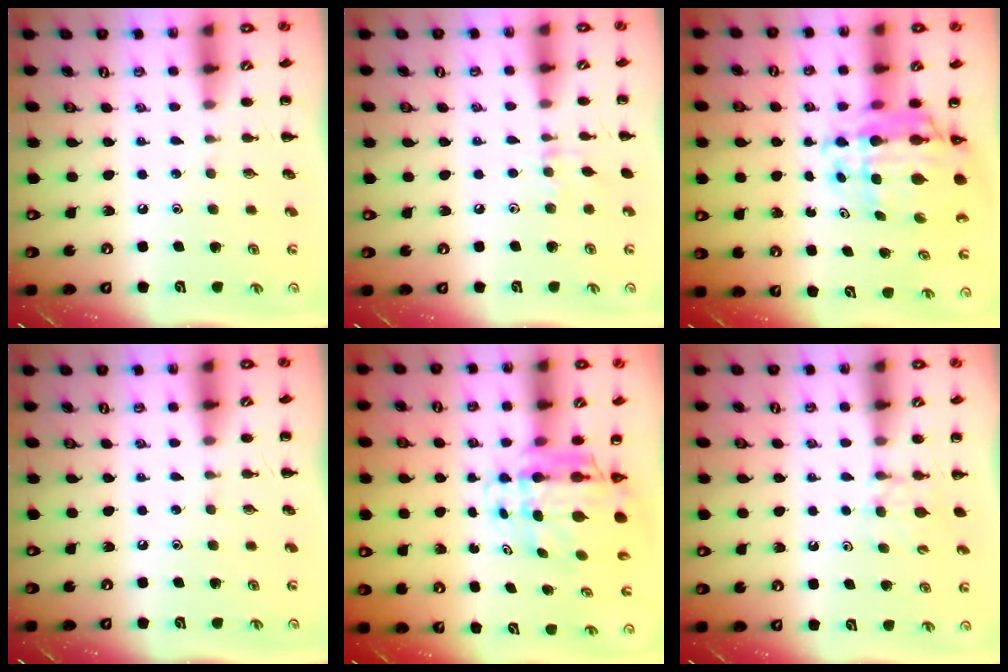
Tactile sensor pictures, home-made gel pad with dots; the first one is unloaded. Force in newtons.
{"total": 5.0, "press": 4.9, "slide": 1.2}
{"total": 10.8, "press": 10.3, "slide": 3.5}
{"total": 0.0}
{"total": 7.2, "press": 6.9, "slide": 2.0}
{"total": 4.9, "press": 4.7, "slide": 1.4}